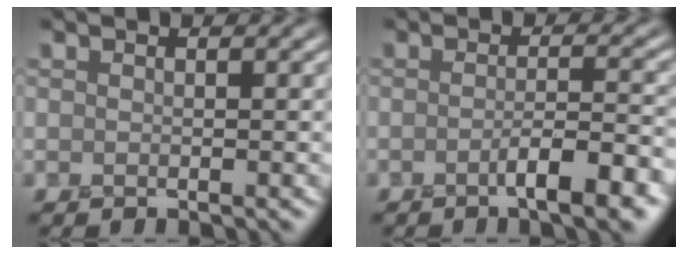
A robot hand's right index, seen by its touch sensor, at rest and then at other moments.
{"total": 4.7, "force": [-1.9, 1.1, 4.2], "torque": [-0.058, 0.008, -0.037]}